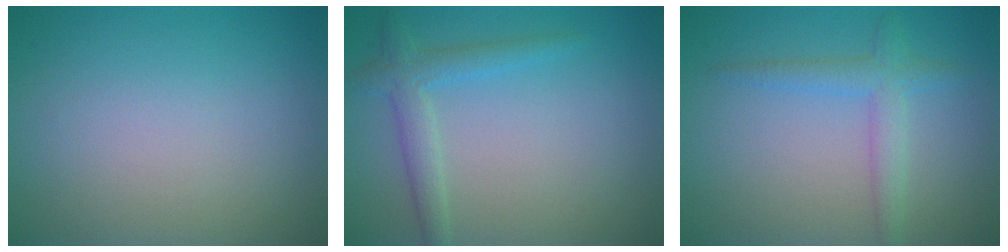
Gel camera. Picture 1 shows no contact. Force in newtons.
{"total": 2.6, "press": 2.6, "slide": 0.1}
{"total": 2.0, "press": 2.0, "slide": 0.1}